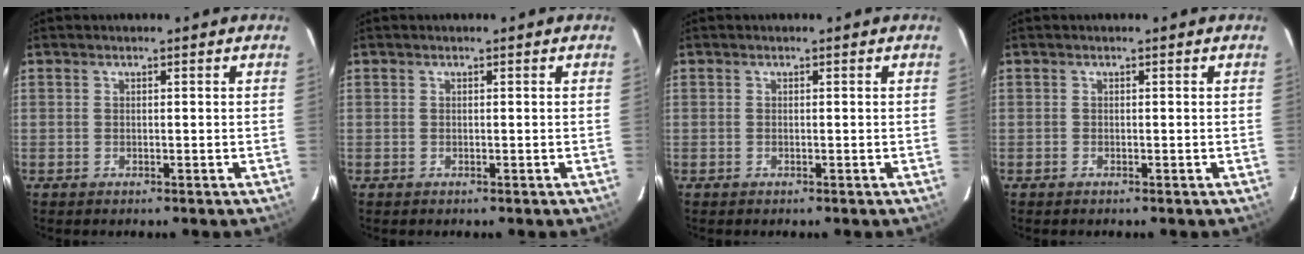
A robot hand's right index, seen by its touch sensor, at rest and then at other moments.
{"total": 0.0}
{"total": 0.0}
{"total": 0.0}